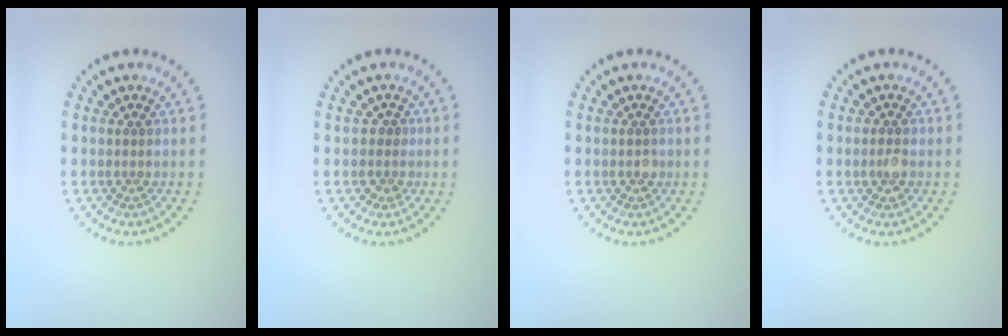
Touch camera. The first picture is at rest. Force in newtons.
{"total": 1.5, "press": 1.1, "slide": 0.9}
{"total": 0.5, "press": 0.4, "slide": 0.3}
{"total": 1.4, "press": 1.3, "slide": 0.3}